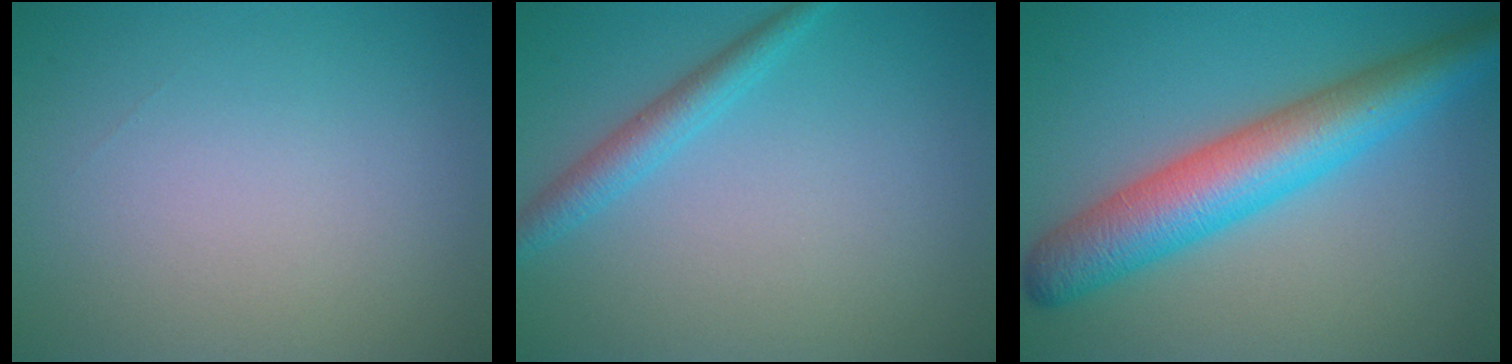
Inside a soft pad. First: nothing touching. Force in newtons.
{"total": 2.2, "press": 2.2, "slide": 0.1}
{"total": 7.9, "press": 7.9, "slide": 0.1}